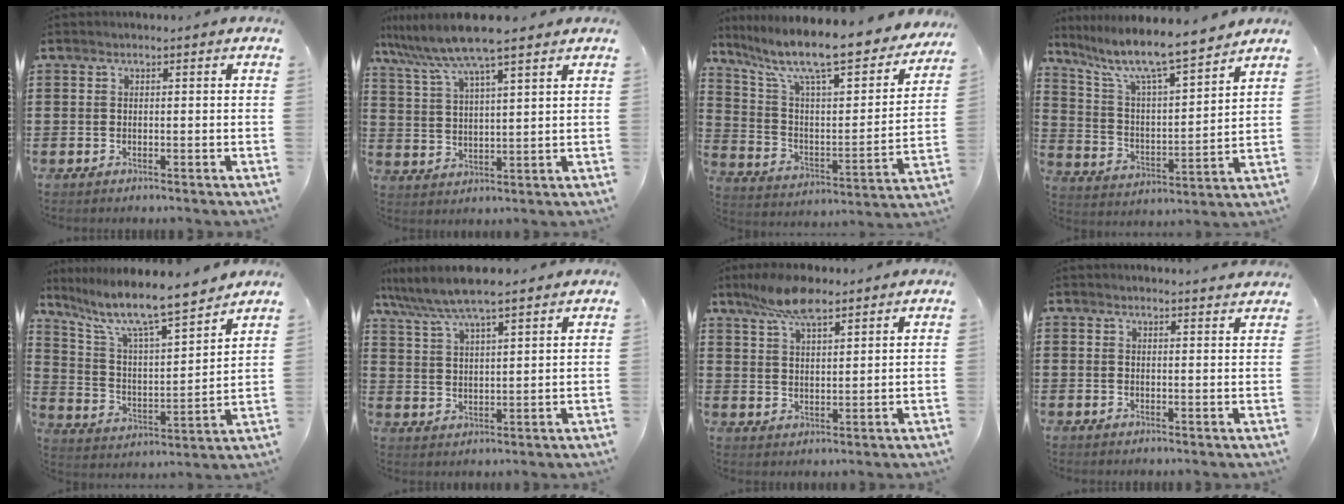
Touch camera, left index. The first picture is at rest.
{"total": 8.3, "force": [6.8, 0.1, 4.7], "torque": [-0.114, -0.026, 0.118]}
{"total": 12.1, "force": [9.7, 1.7, 7.0], "torque": [-0.156, -0.071, 0.158]}
{"total": 8.6, "force": [7.3, 0.8, 4.5], "torque": [-0.117, -0.048, 0.119]}
{"total": 9.6, "force": [8.1, 1.0, 5.1], "torque": [-0.133, -0.055, 0.134]}
{"total": 6.7, "force": [5.8, 0.8, 3.2], "torque": [-0.083, -0.019, 0.102]}
{"total": 7.8, "force": [5.8, 2.2, 4.7], "torque": [-0.105, -0.003, 0.107]}
{"total": 1.8, "force": [1.8, -0.1, 0.2], "torque": [-0.009, -0.002, 0.034]}